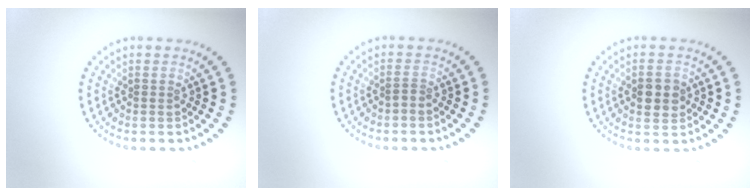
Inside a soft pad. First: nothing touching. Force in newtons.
{"total": 0.7, "press": 0.4, "slide": 0.6}
{"total": 2.8, "press": 2.8, "slide": 0.1}